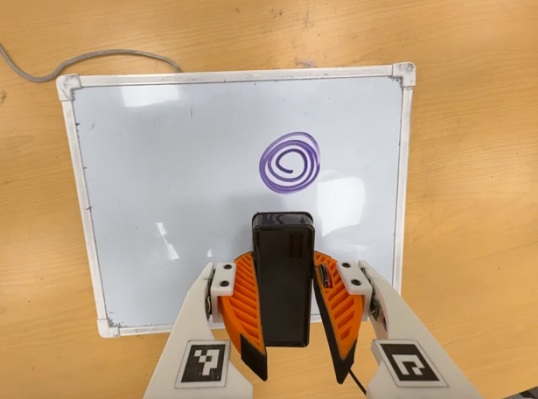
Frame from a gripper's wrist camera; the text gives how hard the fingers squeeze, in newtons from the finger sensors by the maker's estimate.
{"total": 9.9, "left": 8.0, "right": 11.9}